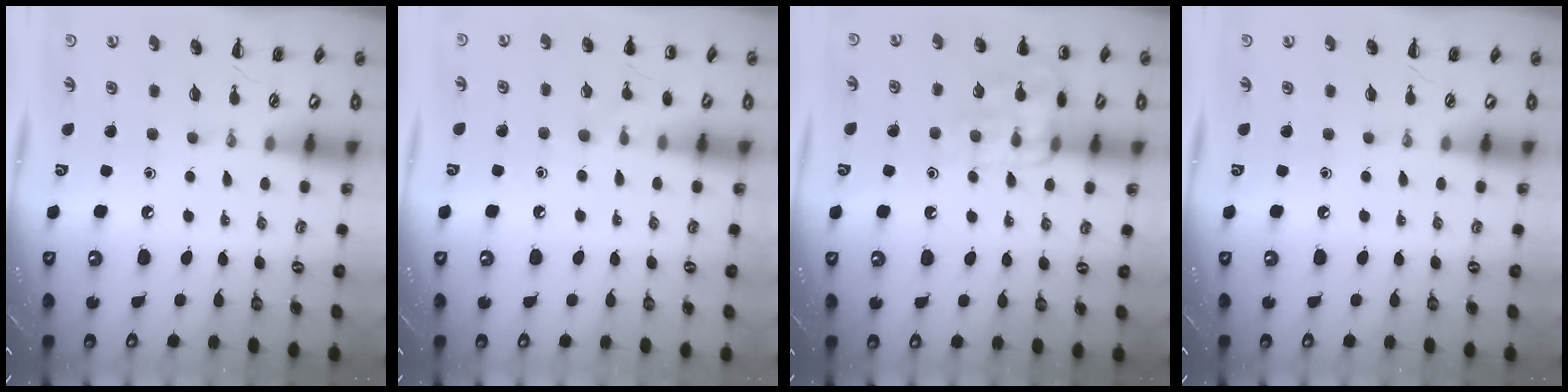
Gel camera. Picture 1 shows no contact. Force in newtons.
{"total": 7.7, "press": 7.3, "slide": 2.2}
{"total": 12.2, "press": 12.2, "slide": 0.5}
{"total": 0.0}